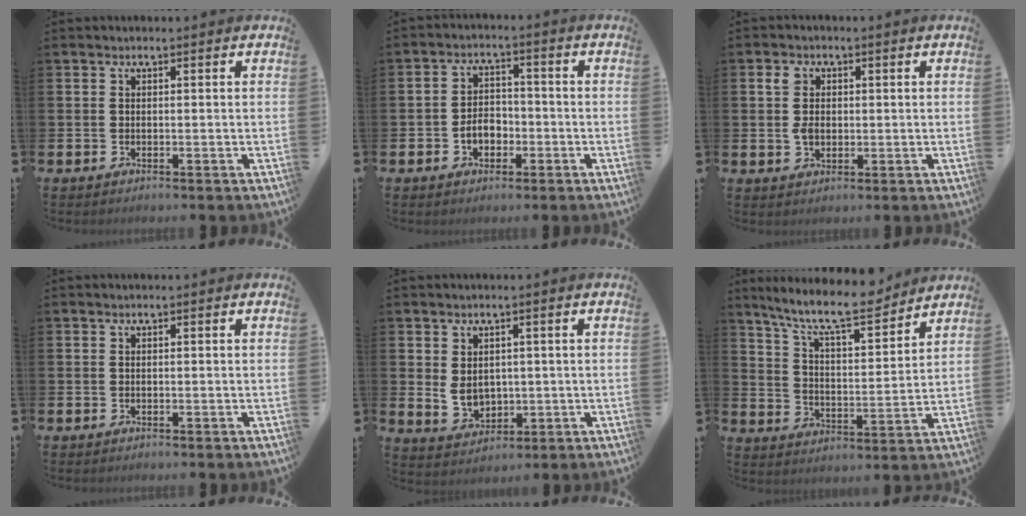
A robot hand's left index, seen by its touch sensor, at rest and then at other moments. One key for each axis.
{"total": 3.7, "fx": -1.4, "fy": 2.7, "fz": 2.1, "tx": -0.027, "ty": 0.000, "tz": -0.033}
{"total": 3.6, "fx": 0.8, "fy": 2.7, "fz": 2.3, "tx": -0.038, "ty": 0.007, "tz": 0.011}
{"total": 0.0}
{"total": 3.5, "fx": 1.1, "fy": 2.7, "fz": 2.0, "tx": -0.030, "ty": 0.000, "tz": 0.016}
{"total": 10.7, "fx": 9.4, "fy": 2.1, "fz": 4.6, "tx": -0.104, "ty": -0.057, "tz": 0.162}